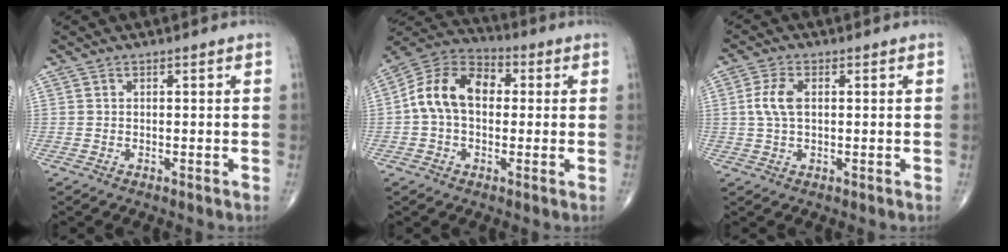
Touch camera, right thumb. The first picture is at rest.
{"total": 12.8, "force": [0.9, 8.6, 9.4], "torque": [-0.159, 0.034, 0.003]}
{"total": 4.9, "force": [0.6, 2.6, 4.1], "torque": [-0.098, 0.006, 0.010]}